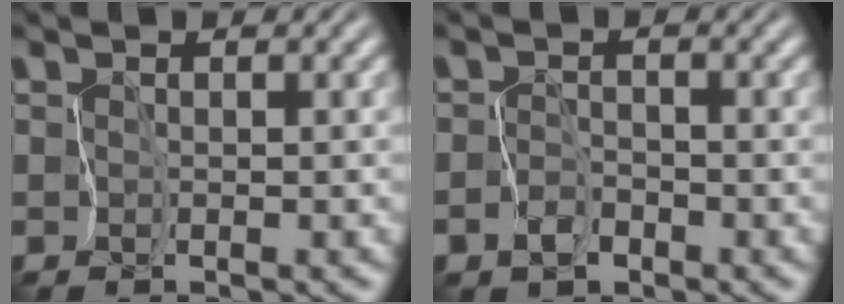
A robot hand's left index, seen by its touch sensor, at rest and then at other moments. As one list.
[{"total": 1.4, "force": [-0.7, 1.1, 0.5], "torque": [-0.011, 0.005, -0.016]}]